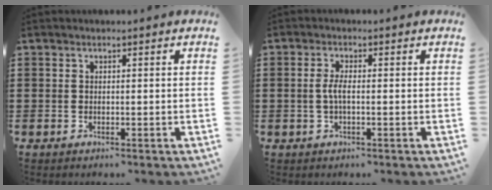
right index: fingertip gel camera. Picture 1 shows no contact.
{"total": 2.6, "force": [-0.3, 0.6, 2.5], "torque": [-0.061, -0.004, -0.012]}